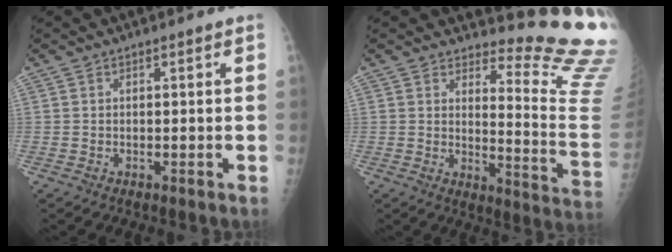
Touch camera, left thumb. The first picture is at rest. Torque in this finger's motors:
{"motor_torque": [0.29, 0.02, -0.27, -0.69, 0.02]}